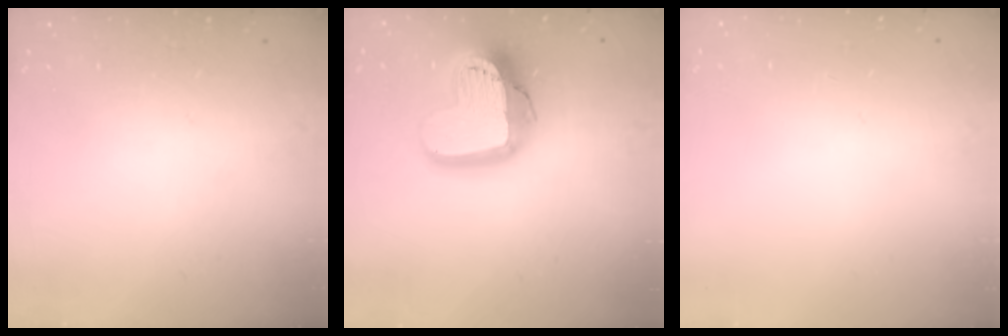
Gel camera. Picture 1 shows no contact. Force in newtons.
{"total": 21.6, "press": 21.5, "slide": 1.9}
{"total": 0.0}